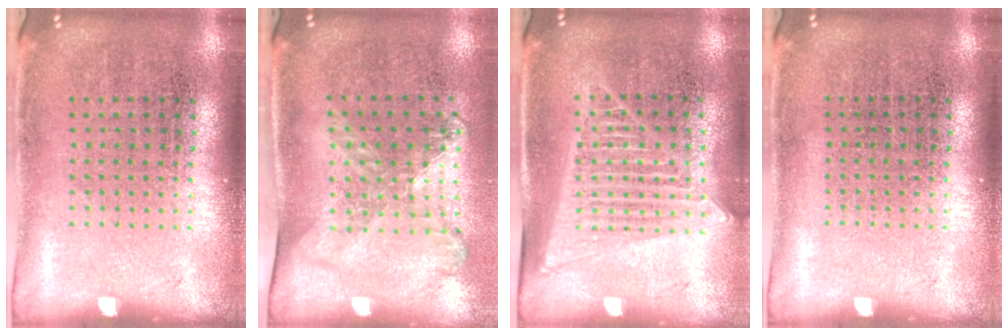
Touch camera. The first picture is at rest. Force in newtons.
{"total": 1.6, "press": 1.2, "slide": 1.0}
{"total": 1.5, "press": 1.3, "slide": 0.6}
{"total": 0.0}